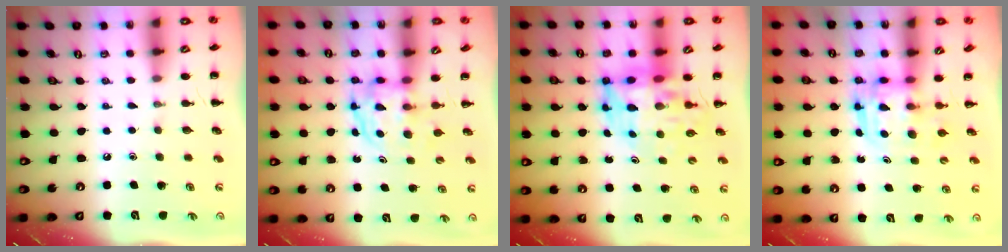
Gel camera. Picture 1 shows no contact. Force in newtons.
{"total": 3.7, "press": 3.7, "slide": 0.3}
{"total": 11.2, "press": 10.8, "slide": 3.3}
{"total": 3.1, "press": 3.1, "slide": 0.3}